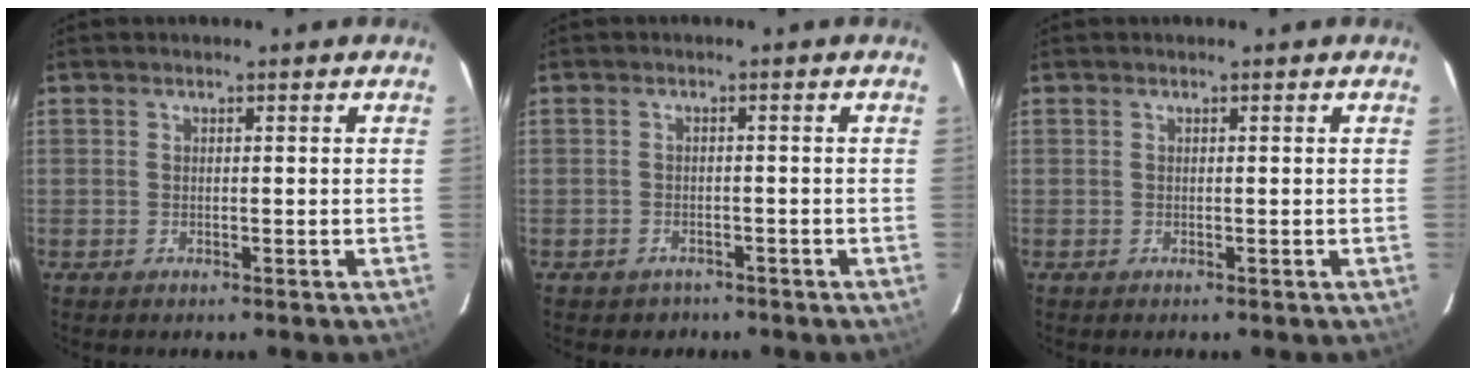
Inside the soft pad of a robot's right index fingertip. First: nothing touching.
{"total": 3.2, "force": [-2.2, 2.3, 0.2], "torque": [-0.013, 0.004, -0.028]}
{"total": 0.0}